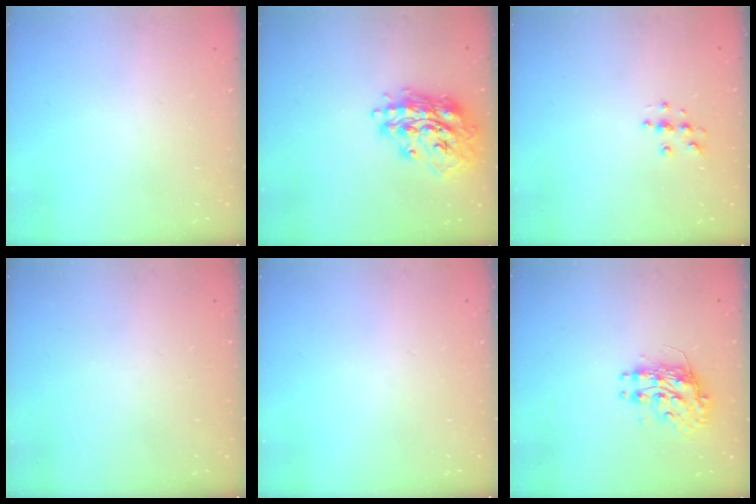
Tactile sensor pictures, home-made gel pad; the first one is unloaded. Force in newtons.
{"total": 17.4, "press": 17.4, "slide": 1.4}
{"total": 4.9, "press": 4.8, "slide": 0.6}
{"total": 0.0}
{"total": 0.0}
{"total": 9.2, "press": 9.2, "slide": 0.9}